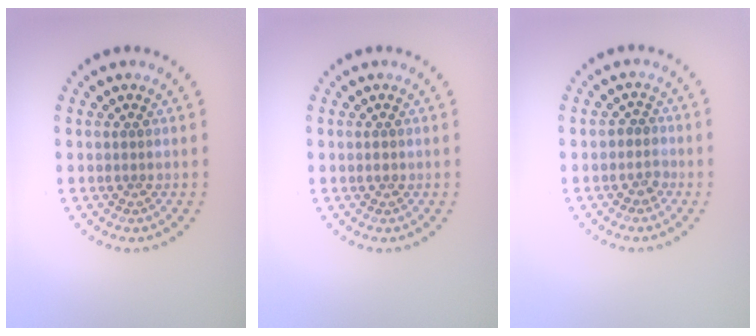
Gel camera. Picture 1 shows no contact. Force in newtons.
{"total": 0.7, "press": 0.7, "slide": 0.1}
{"total": 1.5, "press": 1.2, "slide": 0.9}